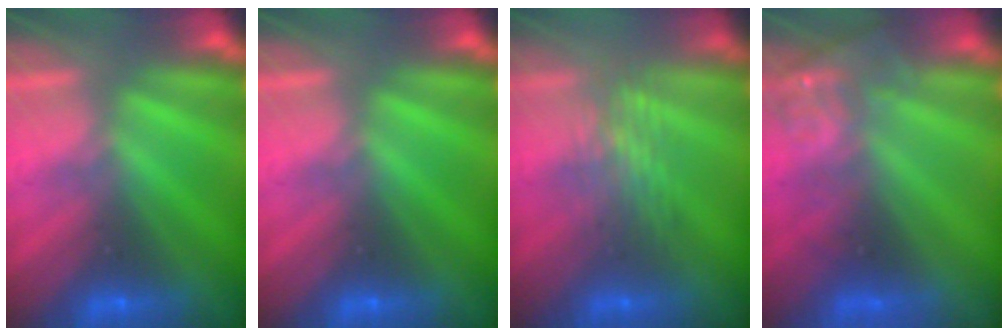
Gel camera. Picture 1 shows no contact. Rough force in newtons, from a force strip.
{"total": 0.0}
{"total": 2.7}
{"total": 3.2}